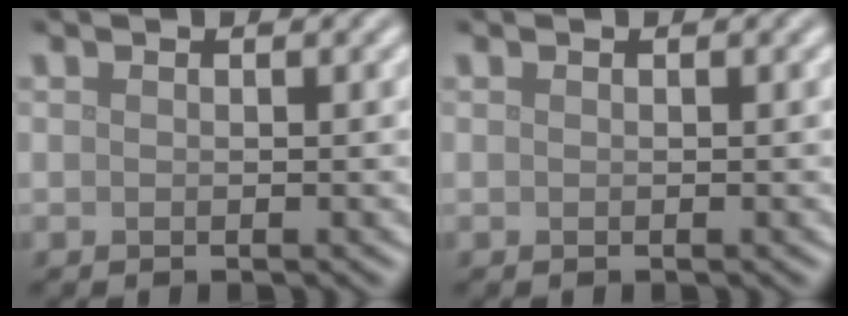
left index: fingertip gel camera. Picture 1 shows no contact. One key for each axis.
{"total": 0.0}